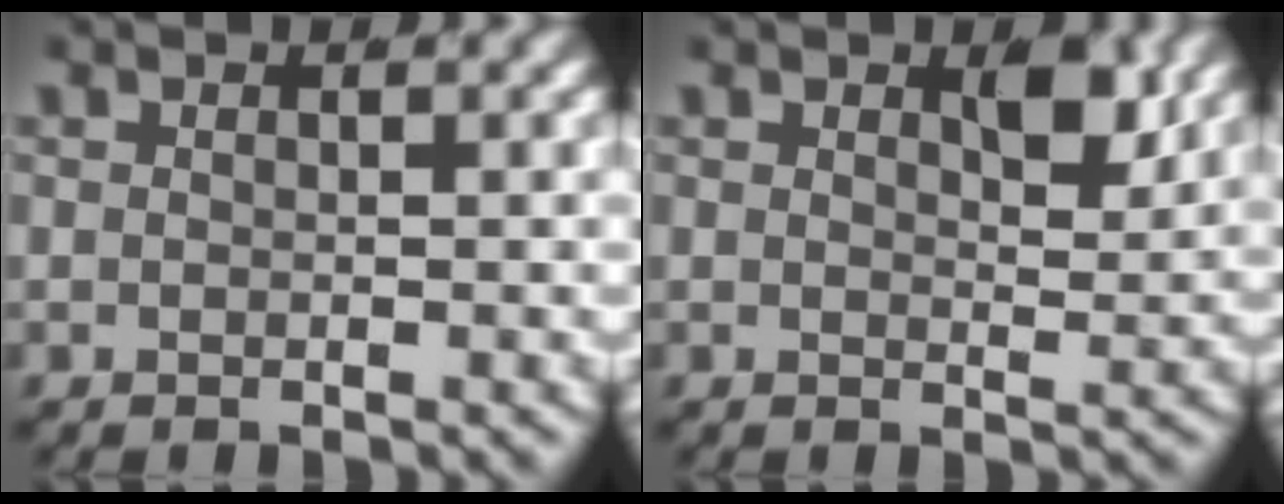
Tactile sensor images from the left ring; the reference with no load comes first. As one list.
[{"total": 2.4, "force": [1.3, 0.6, 1.9], "torque": [-0.025, -0.010, 0.024]}]